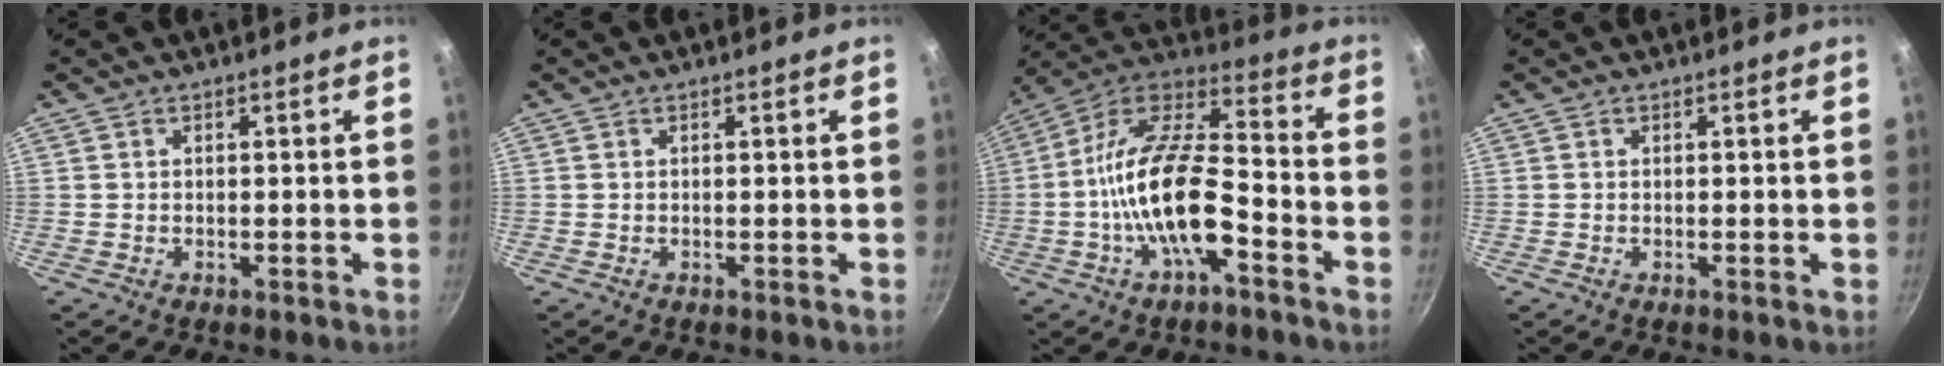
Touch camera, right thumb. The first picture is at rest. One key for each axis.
{"total": 0.0}
{"total": 18.3, "fx": -5.5, "fy": 7.3, "fz": 15.8, "tx": -0.281, "ty": 0.044, "tz": -0.120}
{"total": 0.0}